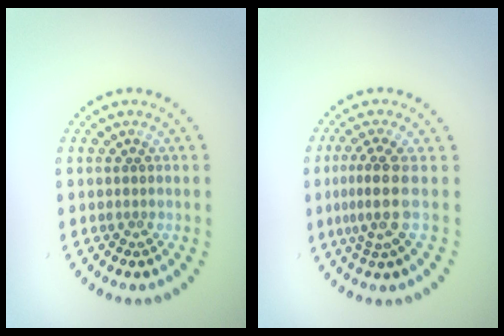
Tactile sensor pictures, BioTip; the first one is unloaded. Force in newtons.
{"total": 3.0, "press": 2.2, "slide": 2.0}